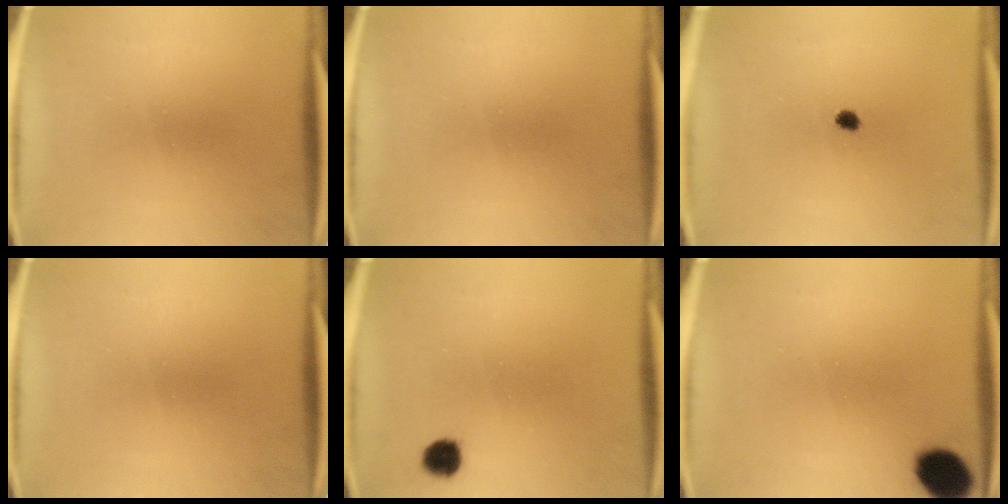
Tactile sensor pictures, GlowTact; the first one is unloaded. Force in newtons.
{"total": 0.0}
{"total": 1.8}
{"total": 0.0}
{"total": 3.6}
{"total": 9.2}